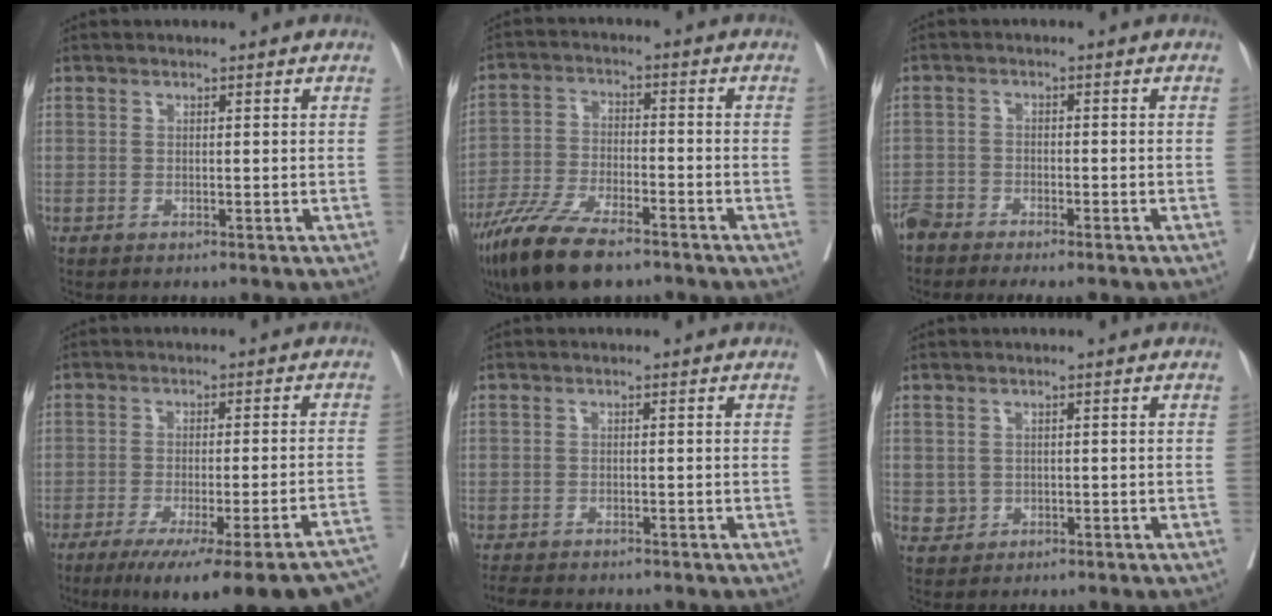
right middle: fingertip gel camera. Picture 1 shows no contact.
{"total": 12.6, "force": [-9.1, 3.4, 8.0], "torque": [-0.153, -0.027, -0.166]}
{"total": 5.7, "force": [-5.2, 0.8, 2.2], "torque": [-0.029, -0.004, -0.088]}
{"total": 23.5, "force": [-19.5, 0.9, 13.0], "torque": [-0.101, -0.032, -0.247]}
{"total": 3.4, "force": [-3.1, 1.2, 1.0], "torque": [-0.017, -0.010, -0.048]}
{"total": 1.4, "force": [0.0, 1.3, 0.3], "torque": [-0.004, 0.002, 0.003]}